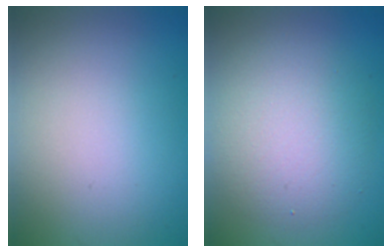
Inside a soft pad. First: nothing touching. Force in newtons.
{"total": 5.1, "press": 5.1, "slide": 0.5}